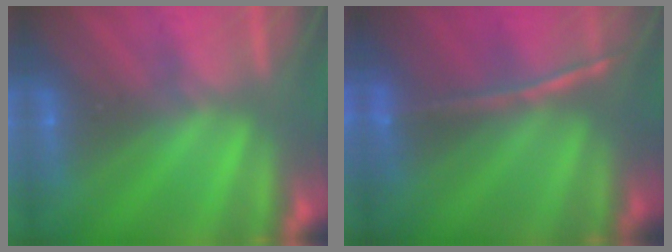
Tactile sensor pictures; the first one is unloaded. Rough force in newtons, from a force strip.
{"total": 1.5}